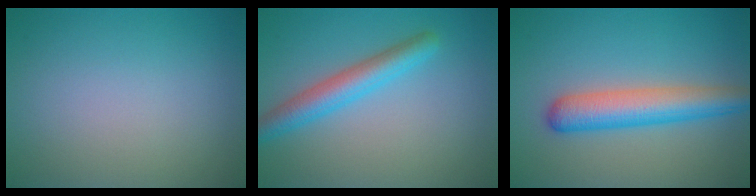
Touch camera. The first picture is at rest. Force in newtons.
{"total": 3.8, "press": 3.8, "slide": 0.1}
{"total": 5.3, "press": 5.3, "slide": 0.2}